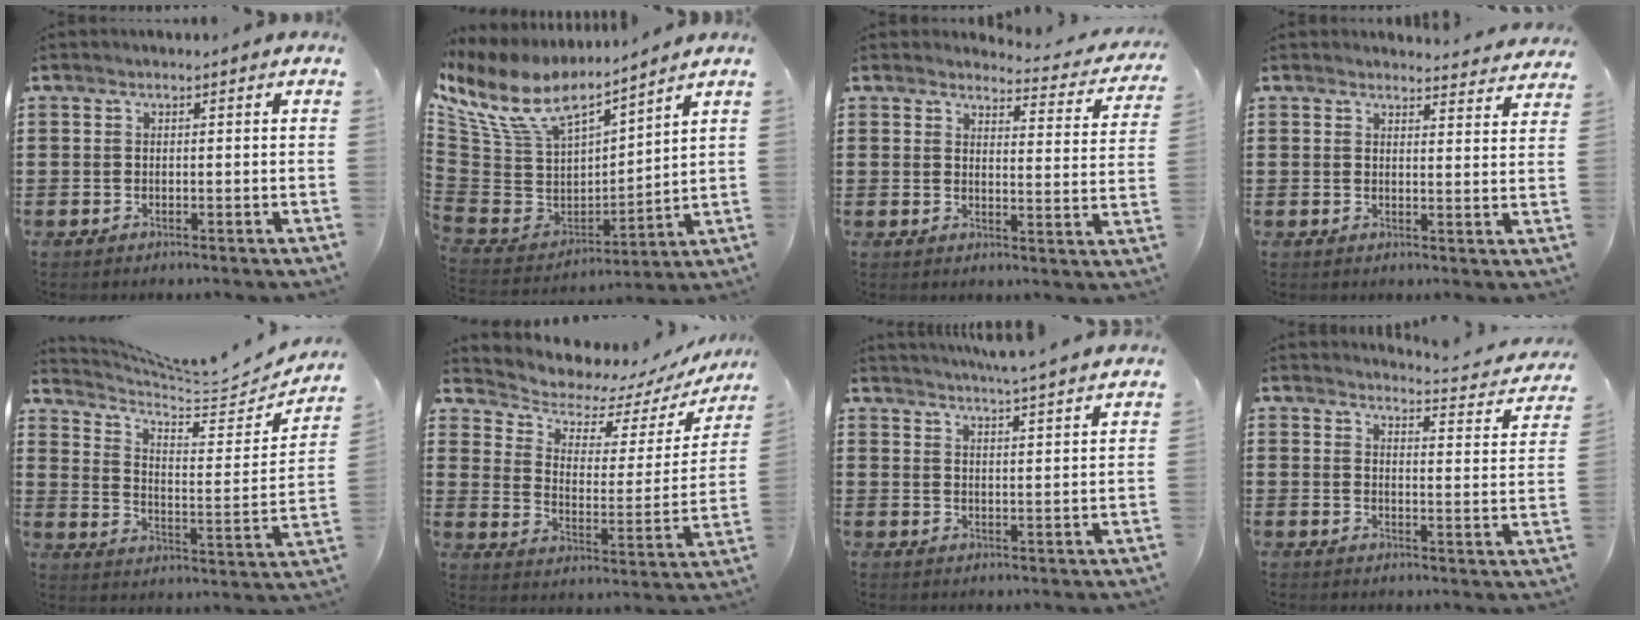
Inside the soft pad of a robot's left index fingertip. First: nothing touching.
{"total": 10.8, "force": [8.1, 4.6, 5.6], "torque": [-0.157, -0.053, 0.142]}
{"total": 3.6, "force": [3.4, 0.5, 1.0], "torque": [-0.028, -0.023, 0.057]}
{"total": 3.2, "force": [3.1, 0.1, 0.3], "torque": [-0.008, -0.017, 0.056]}
{"total": 5.2, "force": [4.6, 1.0, 2.3], "torque": [-0.062, -0.042, 0.072]}
{"total": 5.8, "force": [5.2, 2.2, 1.3], "torque": [-0.053, -0.043, 0.086]}
{"total": 4.3, "force": [4.1, -1.0, 0.8], "torque": [-0.030, -0.024, 0.071]}
{"total": 3.1, "force": [2.9, -0.1, 0.9], "torque": [-0.020, -0.031, 0.042]}